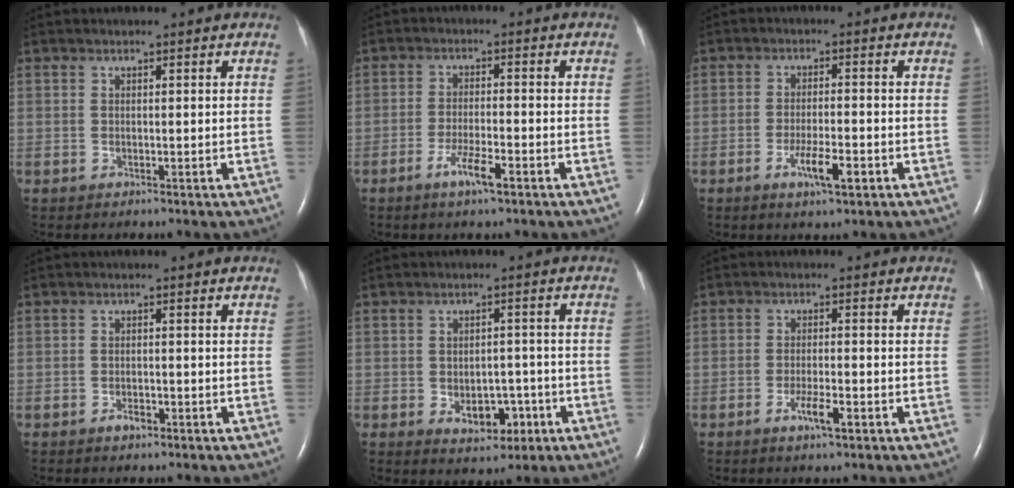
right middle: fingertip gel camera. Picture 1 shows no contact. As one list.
[{"total": 4.4, "force": [-2.6, 0.4, 3.5], "torque": [-0.072, -0.004, -0.049]}, {"total": 4.8, "force": [-2.3, 0.7, 4.1], "torque": [-0.078, -0.003, -0.038]}, {"total": 1.5, "force": [-1.1, 0.7, 0.9], "torque": [-0.016, 0.001, -0.016]}, {"total": 5.6, "force": [-2.2, 3.5, 3.8], "torque": [-0.048, 0.007, -0.021]}, {"total": 3.5, "force": [-1.8, 0.4, 2.9], "torque": [-0.056, -0.002, -0.032]}]